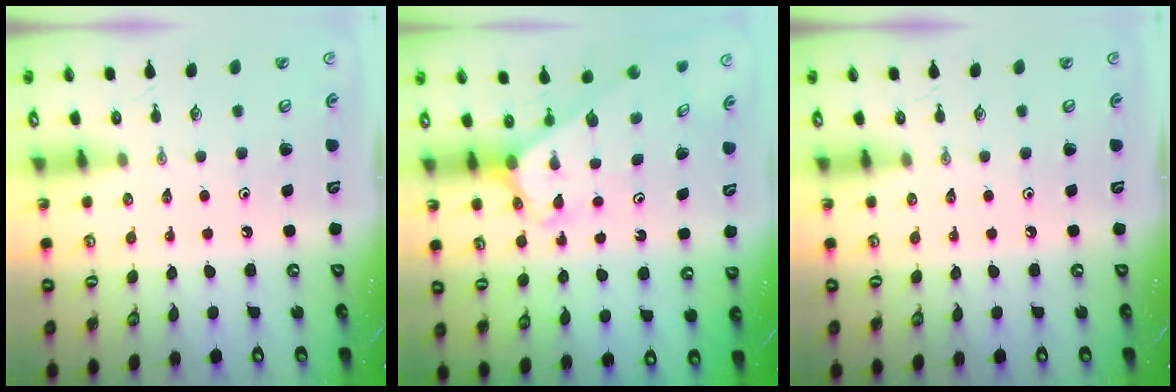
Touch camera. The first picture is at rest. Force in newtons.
{"total": 2.7, "press": 2.7, "slide": 0.2}
{"total": 0.0}